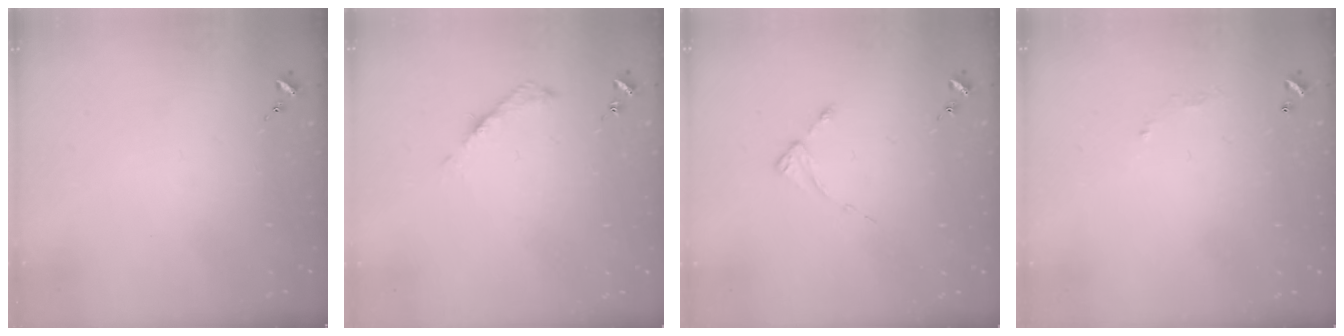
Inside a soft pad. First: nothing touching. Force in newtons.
{"total": 5.3, "press": 5.3, "slide": 0.5}
{"total": 2.1, "press": 2.0, "slide": 0.4}
{"total": 3.6, "press": 3.6, "slide": 0.1}